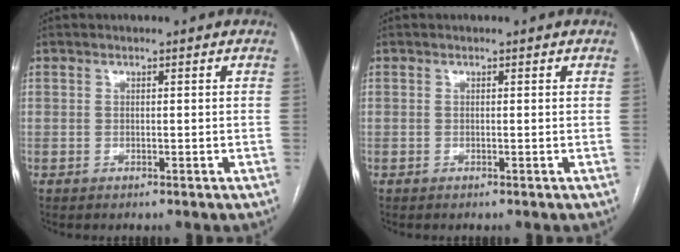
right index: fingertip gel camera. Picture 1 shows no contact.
{"total": 0.0}